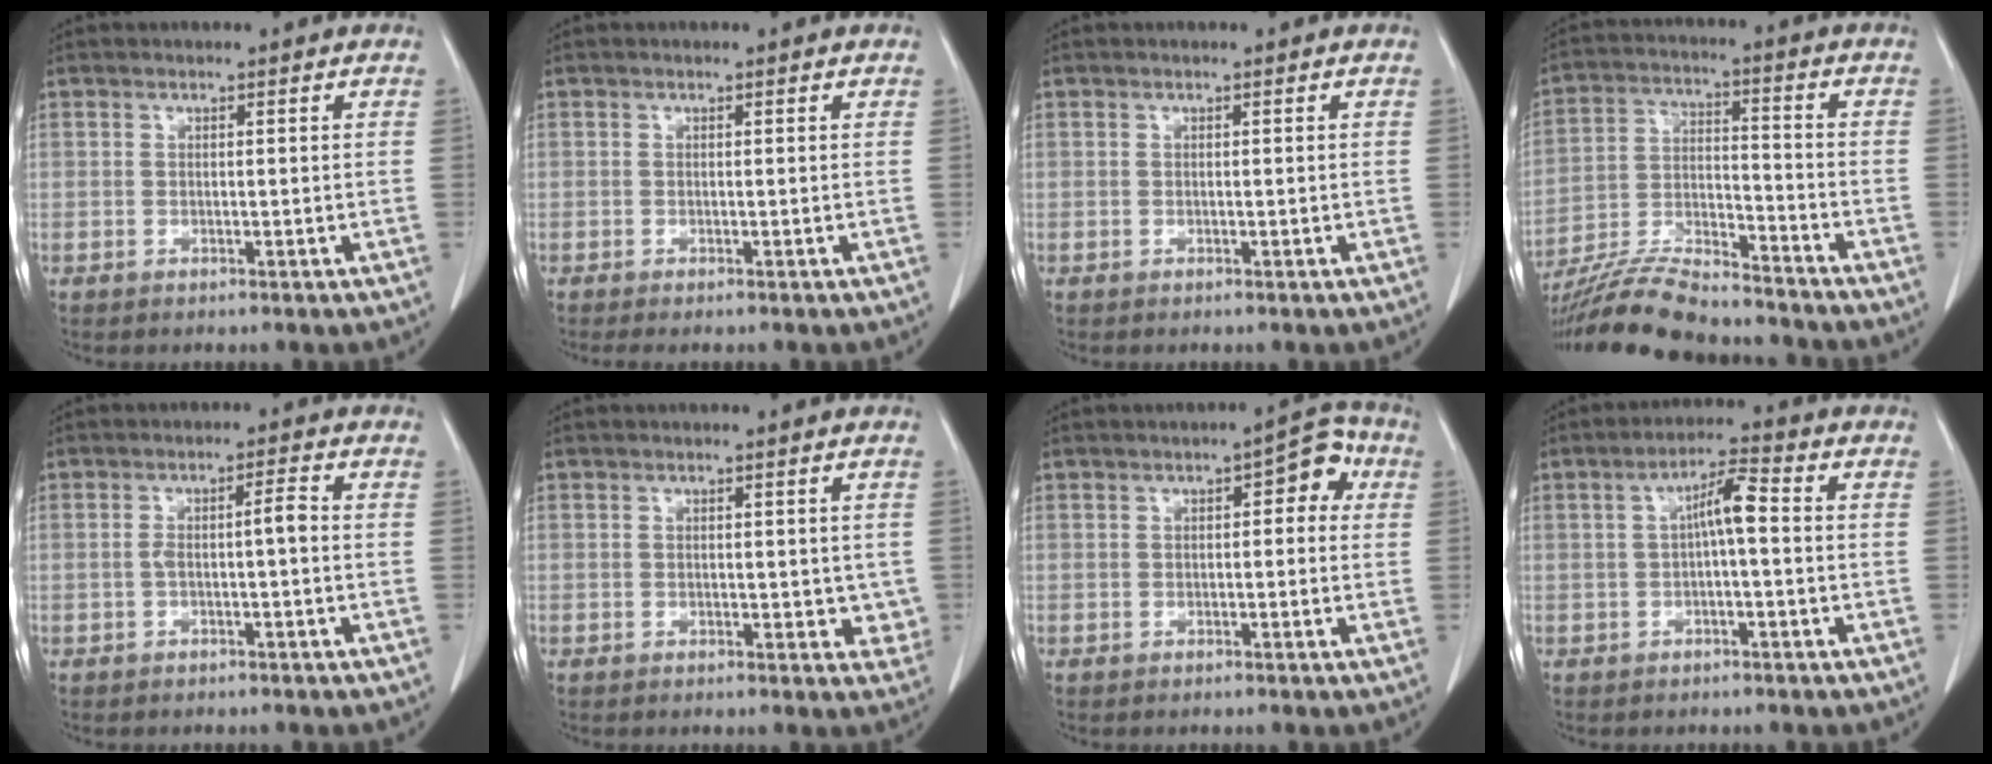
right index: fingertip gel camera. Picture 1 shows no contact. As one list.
[{"total": 1.2, "force": [-0.9, 0.1, 0.7], "torque": [-0.008, -0.001, -0.013]}, {"total": 0.0}, {"total": 17.9, "force": [-16.3, 2.3, 7.1], "torque": [-0.143, -0.011, -0.271]}, {"total": 3.0, "force": [-0.5, 0.3, 3.0], "torque": [-0.053, 0.013, -0.005]}, {"total": 3.0, "force": [-0.3, 1.9, 2.3], "torque": [-0.010, 0.000, -0.001]}, {"total": 5.1, "force": [1.1, 2.3, 4.4], "torque": [-0.046, 0.027, 0.007]}, {"total": 4.9, "force": [0.0, 0.7, 4.8], "torque": [-0.083, 0.019, 0.000]}]